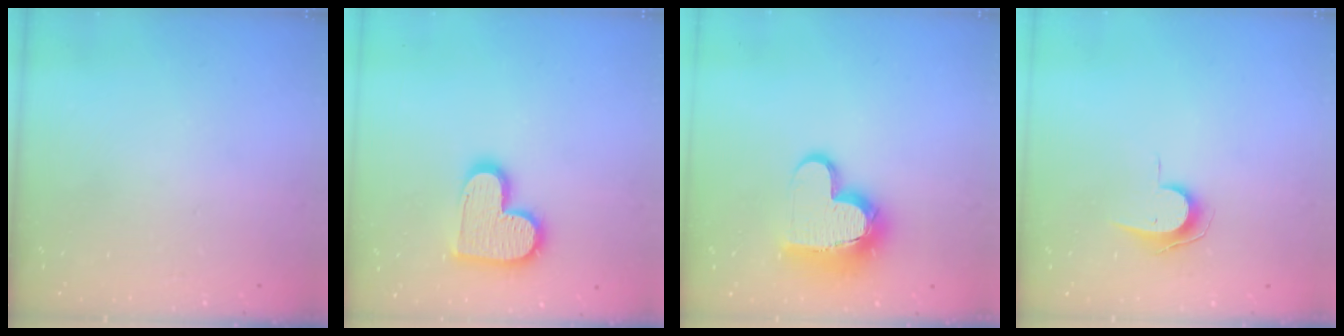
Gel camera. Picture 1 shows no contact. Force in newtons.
{"total": 14.0, "press": 13.9, "slide": 0.5}
{"total": 12.7, "press": 12.7, "slide": 1.4}
{"total": 7.7, "press": 7.6, "slide": 0.4}